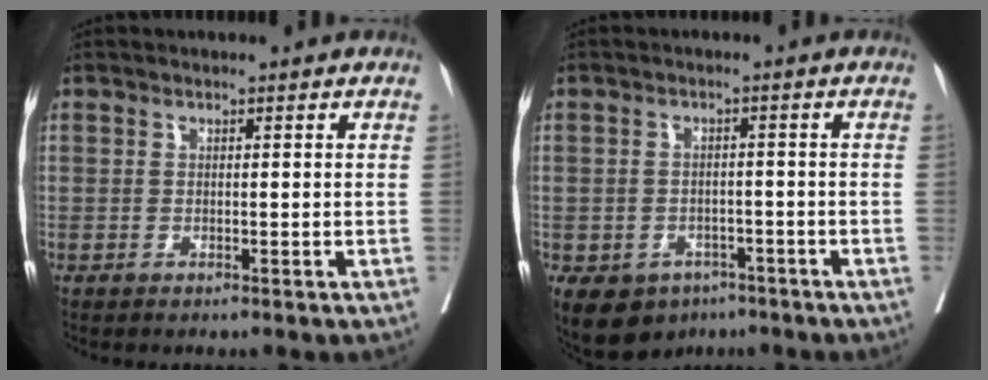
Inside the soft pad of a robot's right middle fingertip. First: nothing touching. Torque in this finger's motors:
{"motor_torque": [0.71, -0.70, 0.07, 0.06]}